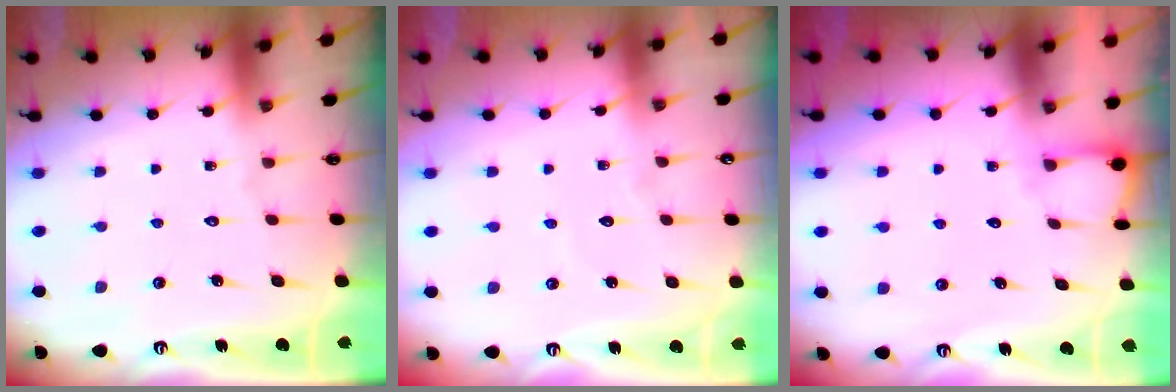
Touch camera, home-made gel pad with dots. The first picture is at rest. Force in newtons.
{"total": 2.9, "press": 2.9, "slide": 0.3}
{"total": 2.8, "press": 2.8, "slide": 0.2}